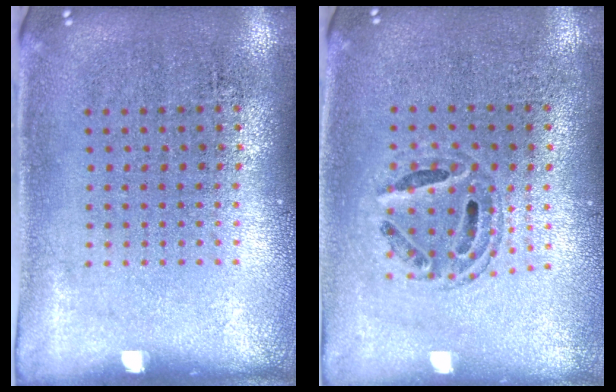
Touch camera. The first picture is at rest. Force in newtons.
{"total": 0.7, "press": 0.7, "slide": 0.2}